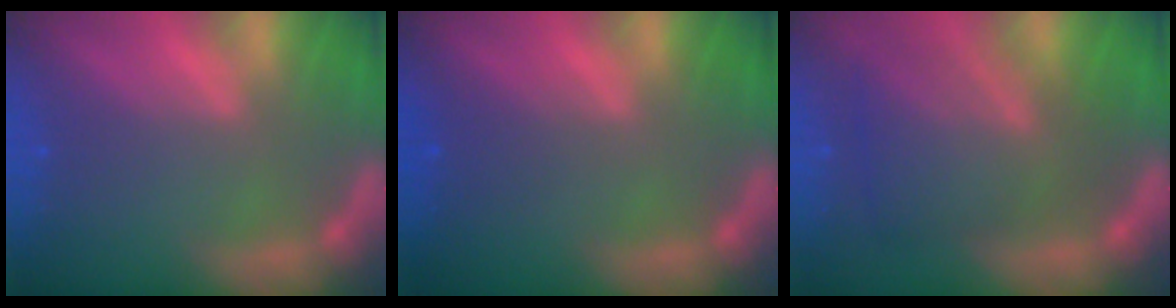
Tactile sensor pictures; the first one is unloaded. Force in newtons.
{"total": 1.4}
{"total": 7.6}